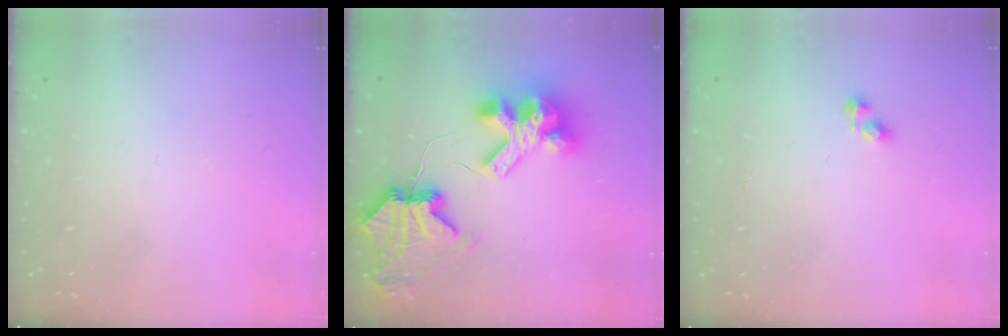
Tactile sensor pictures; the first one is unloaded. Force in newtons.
{"total": 12.5, "press": 12.4, "slide": 1.7}
{"total": 2.0, "press": 2.0, "slide": 0.5}